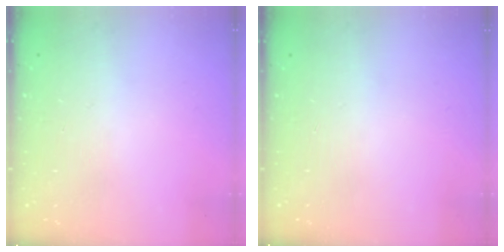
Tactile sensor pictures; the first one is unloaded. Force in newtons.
{"total": 0.0}